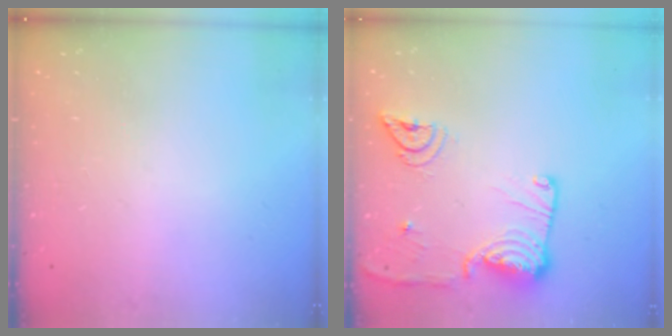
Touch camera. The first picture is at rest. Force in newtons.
{"total": 15.4, "press": 15.3, "slide": 1.9}